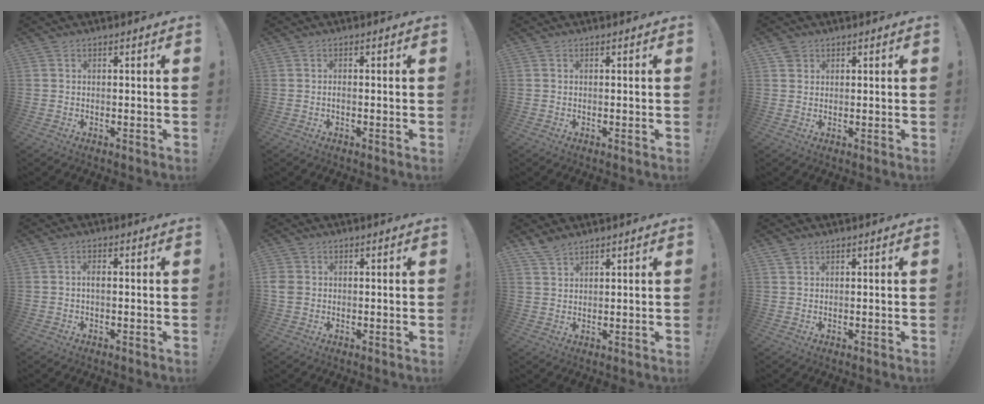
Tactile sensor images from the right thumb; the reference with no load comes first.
{"total": 0.8, "force": [-0.6, 0.2, 0.6], "torque": [-0.010, 0.001, -0.011]}
{"total": 0.0}
{"total": 2.2, "force": [1.4, 1.6, 0.4], "torque": [0.002, -0.007, 0.025]}
{"total": 1.6, "force": [-0.3, 0.3, 1.5], "torque": [-0.035, 0.008, -0.005]}
{"total": 3.0, "force": [0.1, 2.7, 1.4], "torque": [-0.025, 0.001, 0.002]}
{"total": 3.8, "force": [3.4, 1.3, 1.2], "torque": [-0.022, -0.019, 0.064]}
{"total": 1.4, "force": [1.0, 0.8, 0.6], "torque": [-0.007, -0.002, 0.019]}